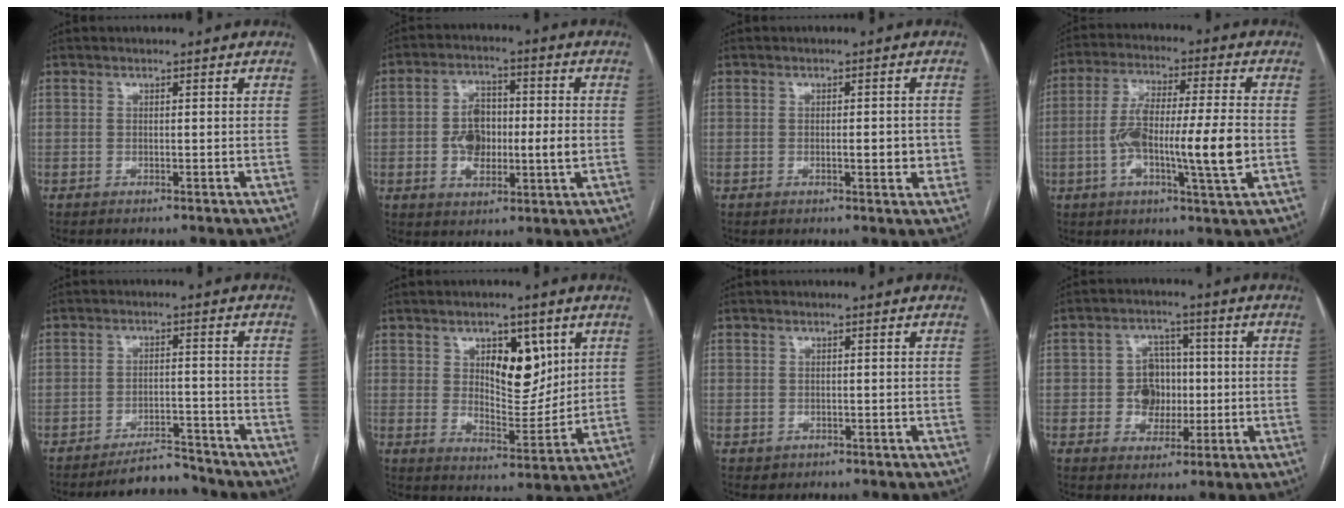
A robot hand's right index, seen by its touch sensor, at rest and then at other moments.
{"total": 9.0, "force": [-0.8, 4.6, 7.8], "torque": [-0.144, 0.014, -0.011]}
{"total": 3.2, "force": [-0.4, 1.1, 3.0], "torque": [-0.043, 0.000, -0.004]}
{"total": 13.5, "force": [-2.4, 1.3, 13.2], "torque": [-0.241, 0.006, -0.046]}
{"total": 5.2, "force": [-5.1, 1.0, 0.5], "torque": [0.000, 0.005, -0.082]}
{"total": 9.4, "force": [3.8, 4.4, 7.4], "torque": [-0.108, 0.000, 0.064]}
{"total": 1.3, "force": [-0.3, 1.3, 0.1], "torque": [0.001, 0.005, -0.003]}
{"total": 6.3, "force": [-0.5, 5.6, 2.9], "torque": [-0.047, 0.021, -0.005]}